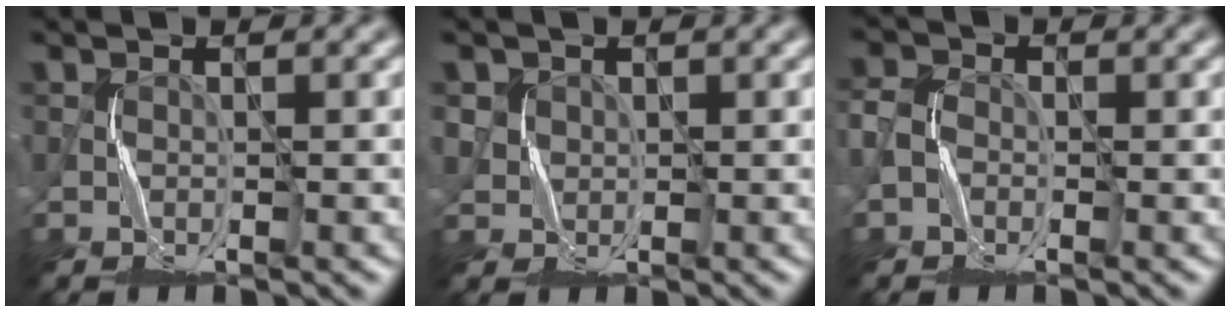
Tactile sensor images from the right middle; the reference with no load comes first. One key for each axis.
{"total": 1.5, "fx": 0.7, "fy": 1.3, "fz": 0.0, "tx": -0.018, "ty": -0.010, "tz": 0.024}
{"total": 2.2, "fx": -0.9, "fy": 1.7, "fz": 1.1, "tx": -0.026, "ty": 0.000, "tz": -0.017}